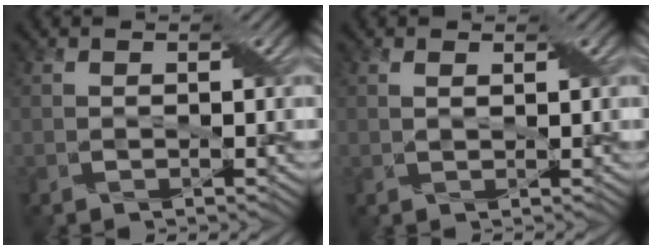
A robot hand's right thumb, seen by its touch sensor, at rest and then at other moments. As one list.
[{"total": 0.8, "force": [0.6, 0.2, 0.5], "torque": [-0.009, -0.002, 0.011]}]